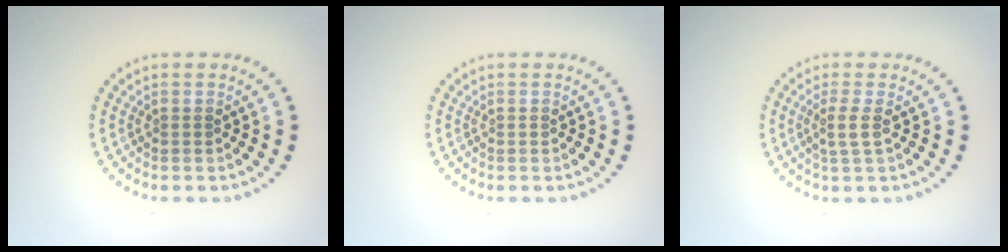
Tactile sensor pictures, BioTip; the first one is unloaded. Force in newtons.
{"total": 0.0}
{"total": 1.7, "press": 1.3, "slide": 1.1}